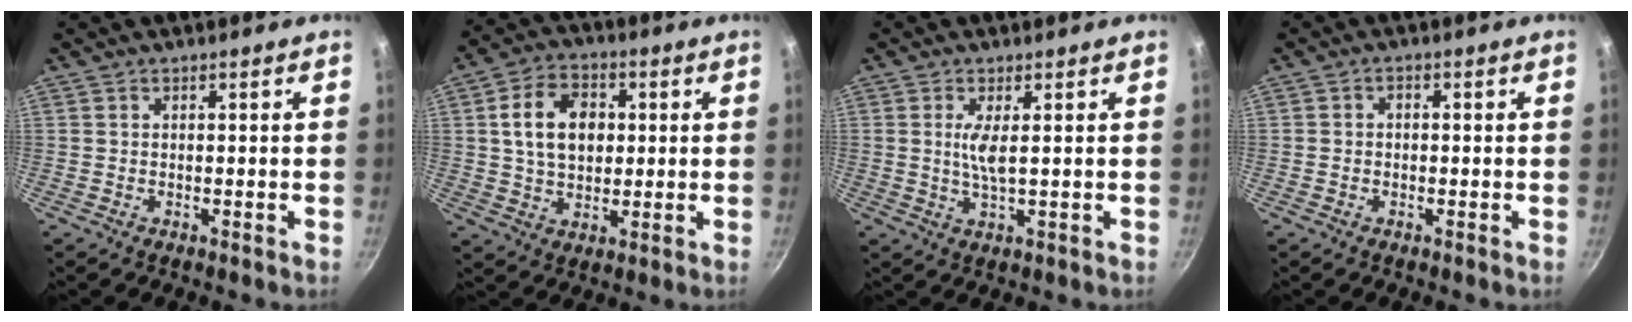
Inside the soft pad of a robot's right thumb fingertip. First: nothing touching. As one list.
[{"total": 11.4, "force": [1.8, 8.1, 7.8], "torque": [-0.112, 0.008, 0.026]}, {"total": 3.8, "force": [0.7, 0.6, 3.7], "torque": [-0.082, -0.007, 0.016]}, {"total": 1.2, "force": [-0.3, 1.0, 0.6], "torque": [-0.011, 0.006, -0.009]}]